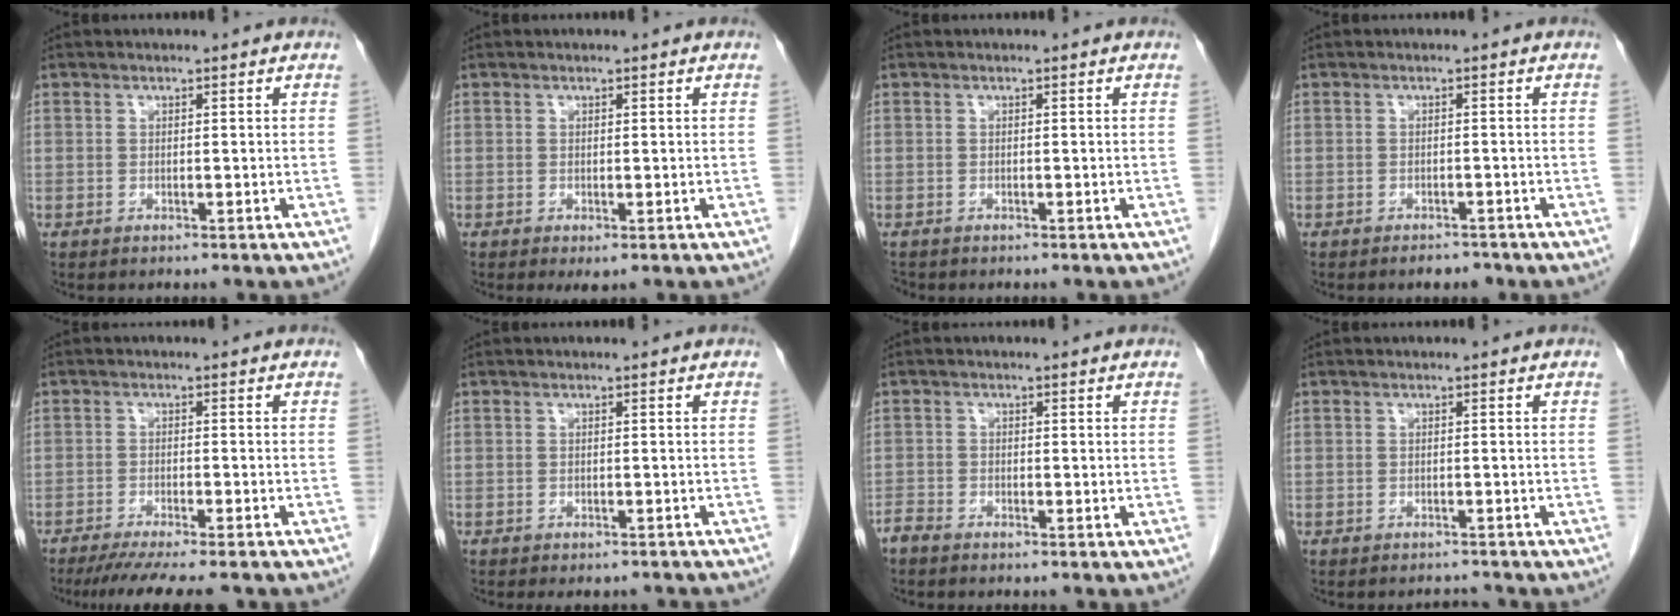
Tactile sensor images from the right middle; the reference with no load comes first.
{"total": 1.0, "force": [-0.2, 0.3, 0.9], "torque": [-0.015, -0.005, 0.003]}
{"total": 0.6, "force": [-0.6, 0.2, 0.0], "torque": [-0.005, -0.001, -0.013]}
{"total": 1.8, "force": [-1.6, 0.8, 0.6], "torque": [-0.010, 0.000, -0.017]}
{"total": 11.8, "force": [-10.2, 0.6, 5.9], "torque": [-0.075, -0.026, -0.146]}
{"total": 5.9, "force": [-5.4, 1.9, 1.6], "torque": [-0.011, -0.005, -0.060]}
{"total": 1.8, "force": [-1.7, 0.2, 0.4], "torque": [-0.009, -0.003, -0.035]}
{"total": 1.6, "force": [-1.6, 0.0, -0.2], "torque": [0.004, -0.008, -0.018]}